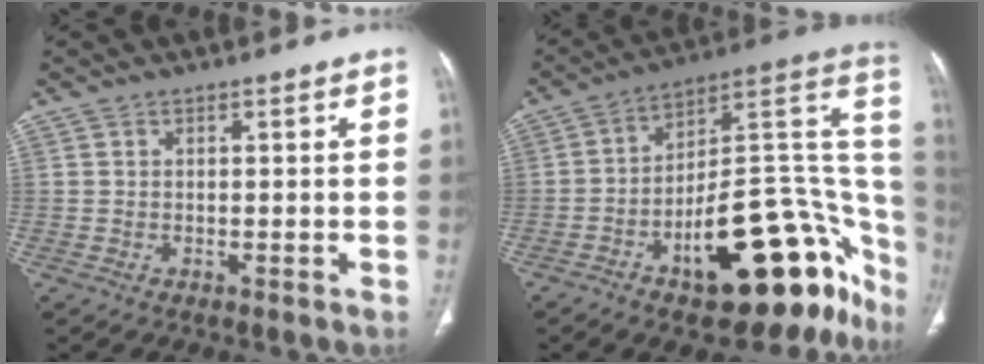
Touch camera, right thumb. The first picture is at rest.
{"total": 31.0, "force": [-13.6, 13.3, 24.4], "torque": [-0.215, 0.104, -0.191]}